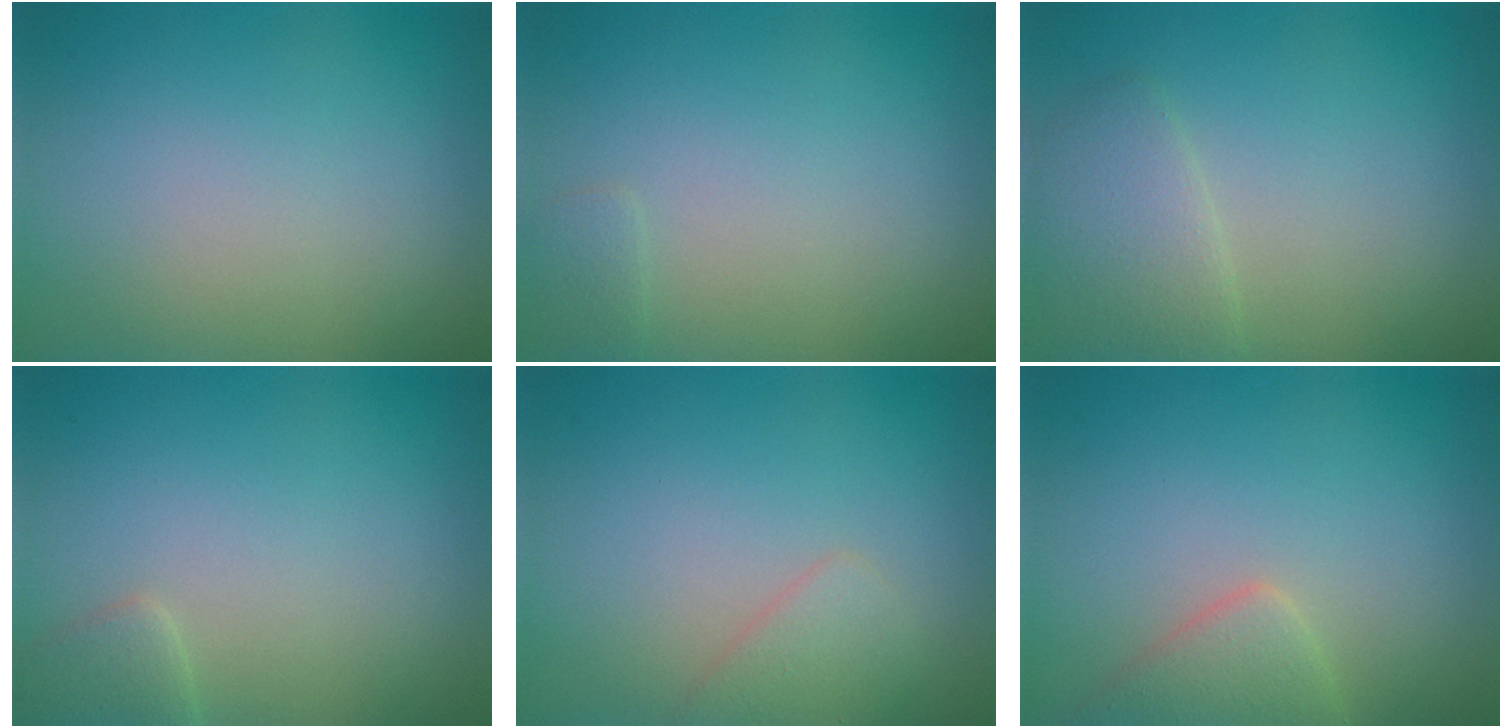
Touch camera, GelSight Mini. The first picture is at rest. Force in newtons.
{"total": 0.8, "press": 0.8, "slide": 0.1}
{"total": 2.8, "press": 2.8, "slide": 0.2}
{"total": 1.7, "press": 1.7, "slide": 0.1}
{"total": 1.6, "press": 1.6, "slide": 0.1}
{"total": 2.7, "press": 2.7, "slide": 0.1}